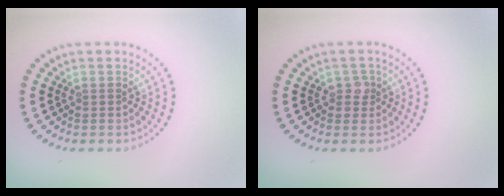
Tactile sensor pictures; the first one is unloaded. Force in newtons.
{"total": 1.2, "press": 1.1, "slide": 0.5}